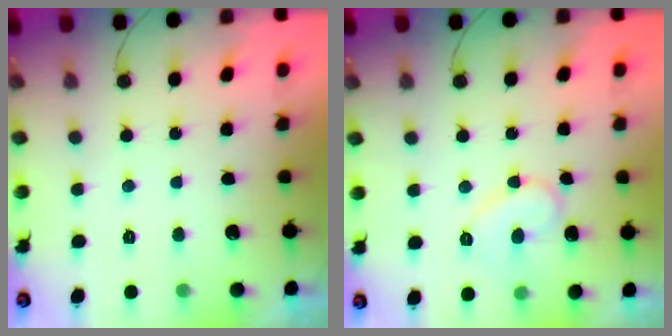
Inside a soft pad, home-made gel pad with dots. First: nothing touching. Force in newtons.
{"total": 9.3, "press": 9.3, "slide": 0.3}